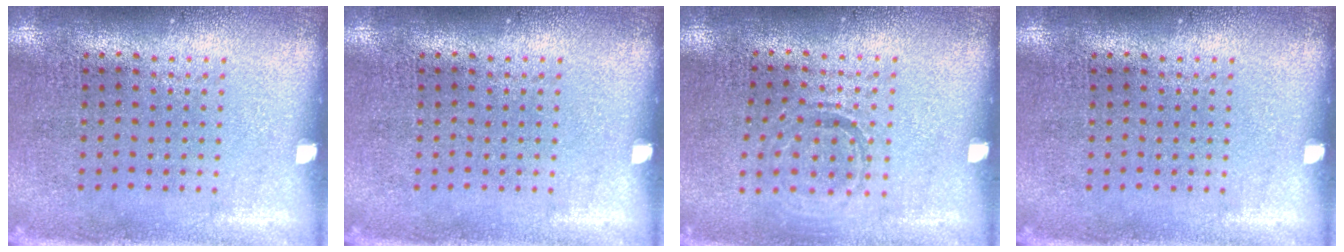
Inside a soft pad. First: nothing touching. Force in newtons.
{"total": 0.0}
{"total": 0.9, "press": 0.9, "slide": 0.2}
{"total": 0.0}